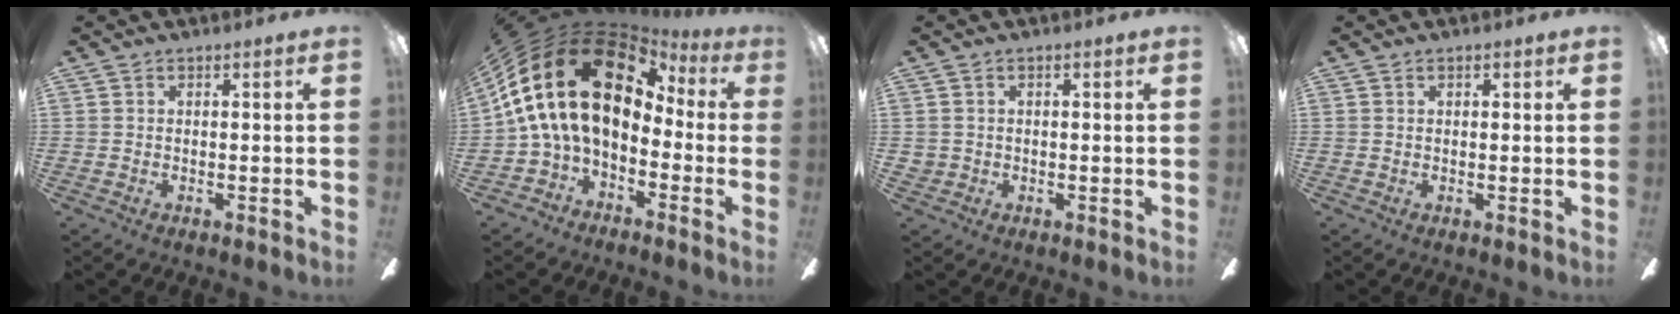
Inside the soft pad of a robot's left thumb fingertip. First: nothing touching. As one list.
[{"total": 23.4, "force": [4.9, 14.5, 17.7], "torque": [-0.372, -0.019, 0.087]}, {"total": 1.6, "force": [0.1, 1.6, 0.3], "torque": [-0.008, 0.006, 0.000]}, {"total": 0.7, "force": [0.3, 0.5, 0.3], "torque": [-0.008, 0.004, 0.006]}]